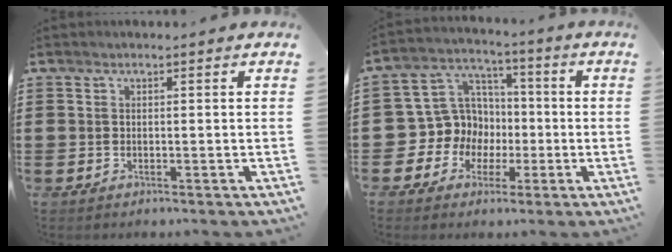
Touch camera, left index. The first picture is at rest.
{"total": 9.2, "force": [-0.7, 9.0, 1.6], "torque": [-0.084, -0.003, -0.008]}